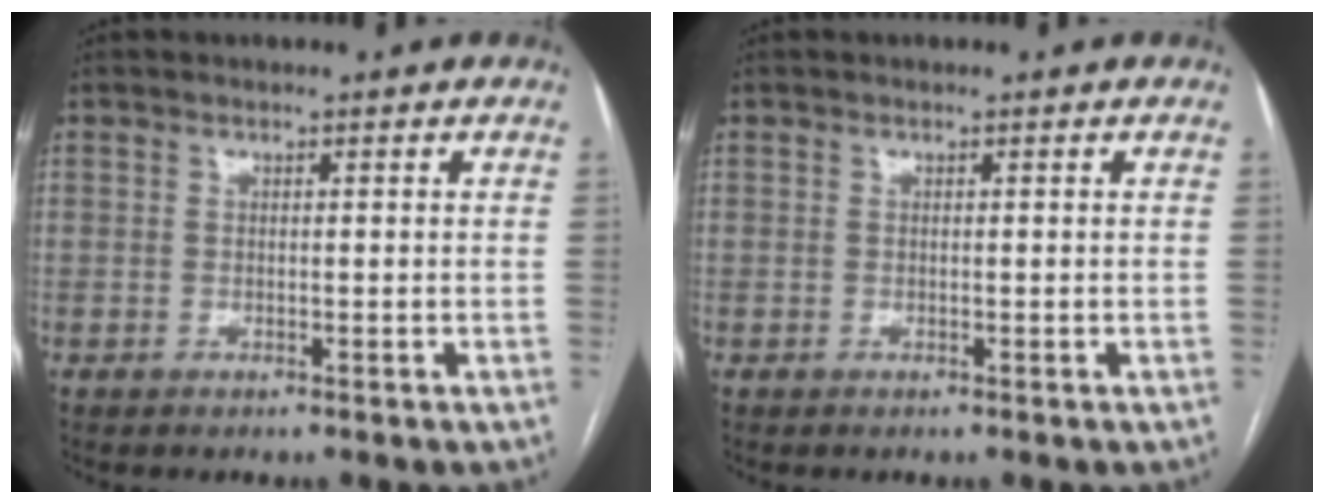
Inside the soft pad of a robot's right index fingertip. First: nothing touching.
{"total": 0.0}